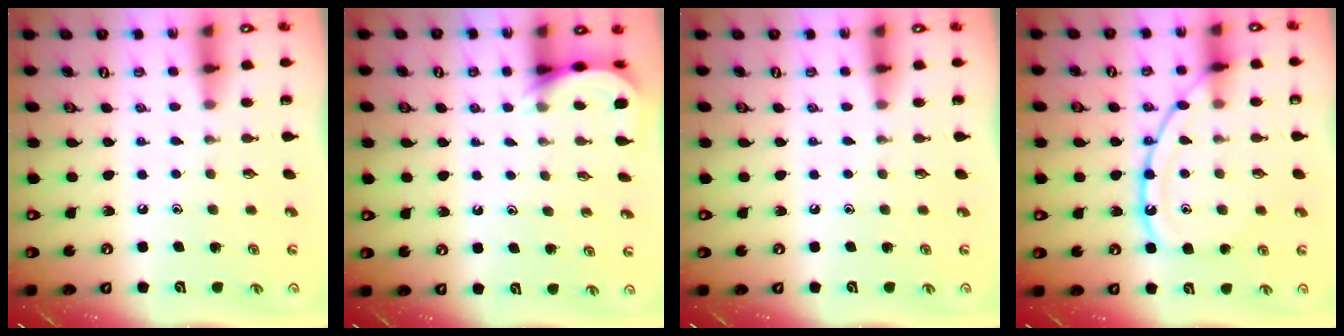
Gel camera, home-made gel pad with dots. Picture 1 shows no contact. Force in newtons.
{"total": 4.1, "press": 4.0, "slide": 0.4}
{"total": 0.0}
{"total": 13.6, "press": 13.6, "slide": 1.0}